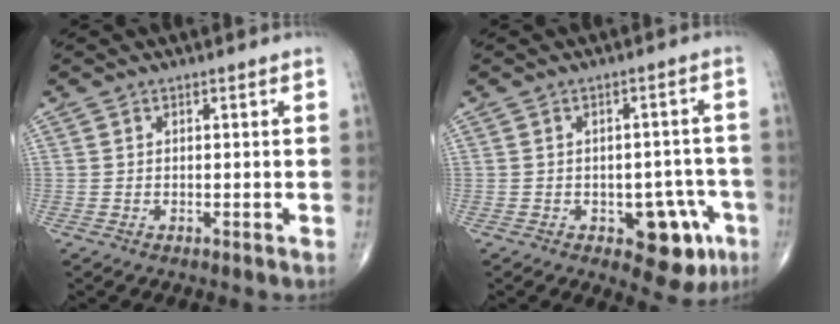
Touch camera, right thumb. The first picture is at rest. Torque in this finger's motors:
{"motor_torque": [0.79, 0.85, 0.40, -0.59, 0.02]}